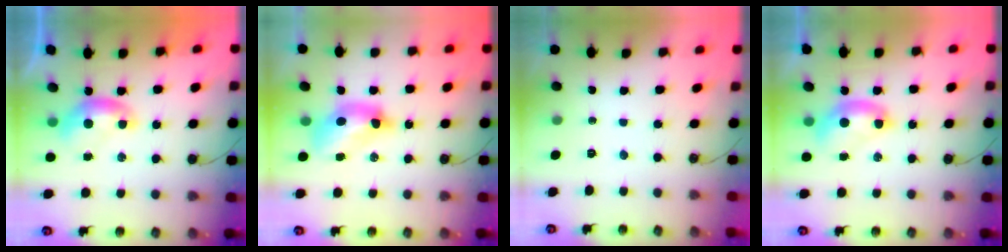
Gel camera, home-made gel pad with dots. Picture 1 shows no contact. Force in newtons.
{"total": 7.5, "press": 7.4, "slide": 1.2}
{"total": 0.0}
{"total": 2.7, "press": 2.7, "slide": 0.1}